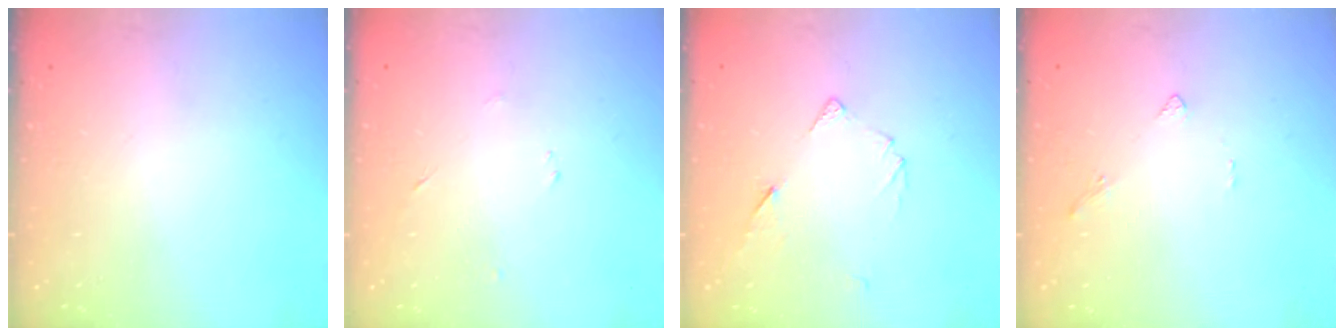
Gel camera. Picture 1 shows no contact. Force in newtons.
{"total": 2.3, "press": 2.2, "slide": 0.3}
{"total": 6.3, "press": 6.2, "slide": 0.8}
{"total": 1.6, "press": 1.5, "slide": 0.5}